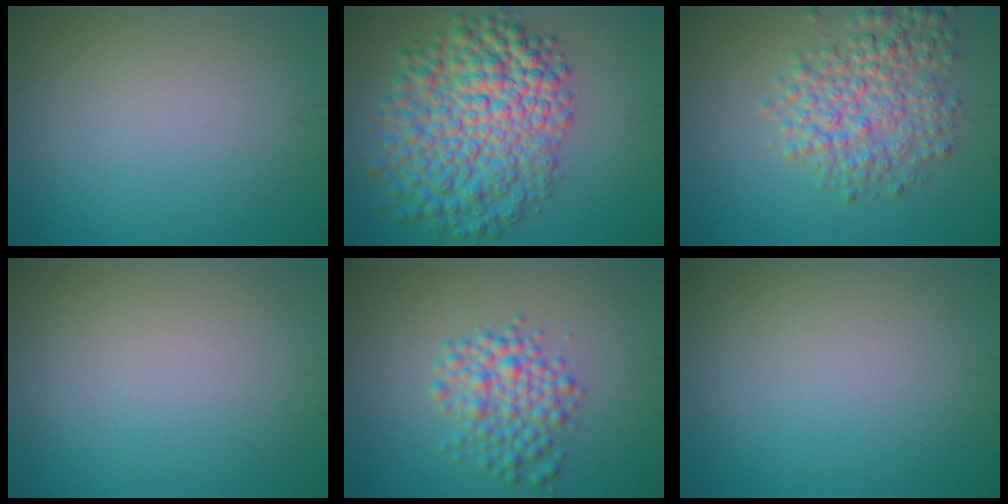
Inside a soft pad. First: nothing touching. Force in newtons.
{"total": 10.0, "press": 10.0, "slide": 0.3}
{"total": 5.4, "press": 5.4, "slide": 0.2}
{"total": 0.0}
{"total": 3.7, "press": 3.7, "slide": 0.1}
{"total": 0.0}